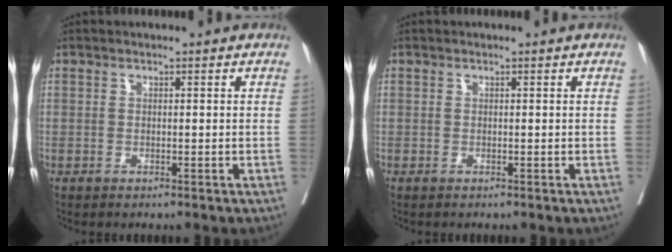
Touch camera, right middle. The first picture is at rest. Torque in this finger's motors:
{"motor_torque": [-0.74, 0.32, -0.34, -0.12]}